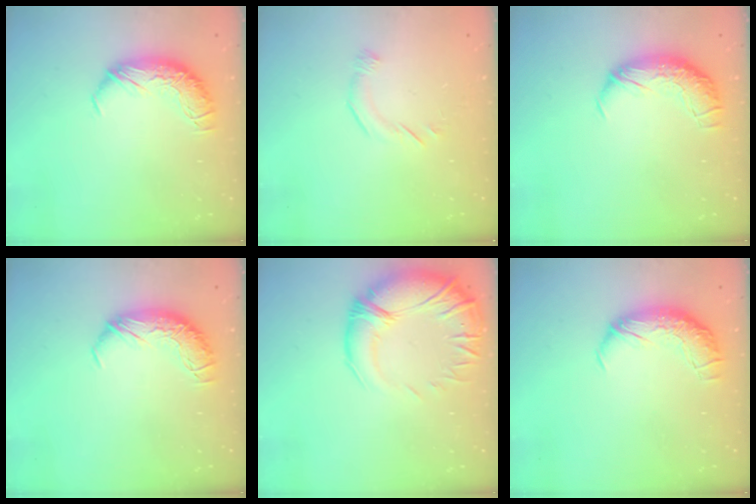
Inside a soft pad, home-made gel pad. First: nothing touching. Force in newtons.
{"total": 6.1, "press": 6.1, "slide": 0.6}
{"total": 2.3, "press": 1.0, "slide": 2.1}
{"total": 0.0}
{"total": 6.5, "press": 4.8, "slide": 4.3}
{"total": 2.4, "press": 1.1, "slide": 2.1}